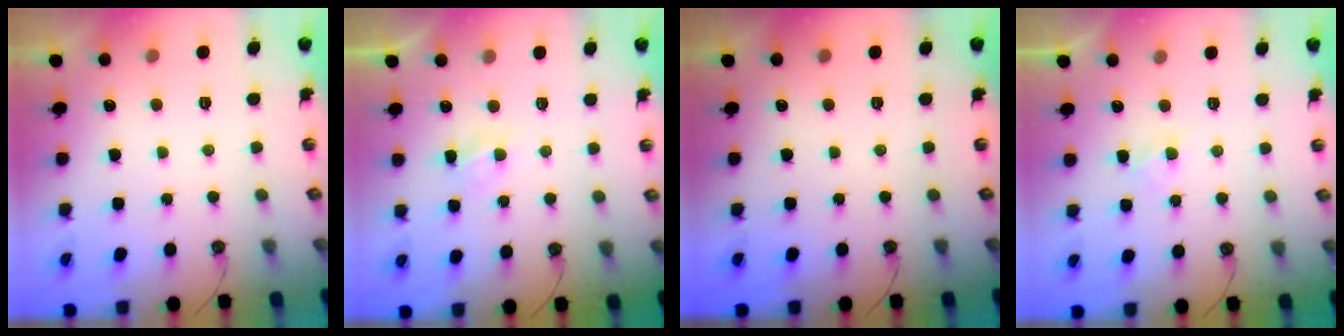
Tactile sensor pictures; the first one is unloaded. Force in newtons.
{"total": 2.8, "press": 2.8, "slide": 0.2}
{"total": 0.0}
{"total": 1.5, "press": 1.4, "slide": 0.4}